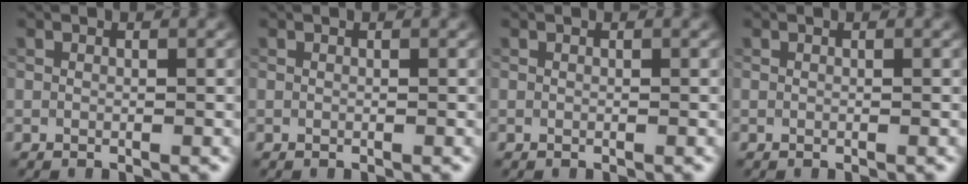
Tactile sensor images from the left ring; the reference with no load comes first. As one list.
[{"total": 0.0}, {"total": 0.0}, {"total": 0.0}]